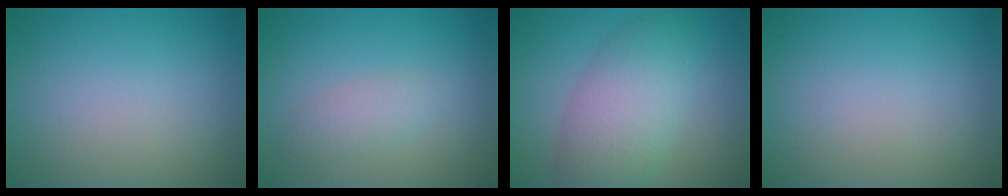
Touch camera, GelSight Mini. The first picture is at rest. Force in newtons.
{"total": 1.8, "press": 1.8, "slide": 0.1}
{"total": 6.1, "press": 6.1, "slide": 0.1}
{"total": 0.0}